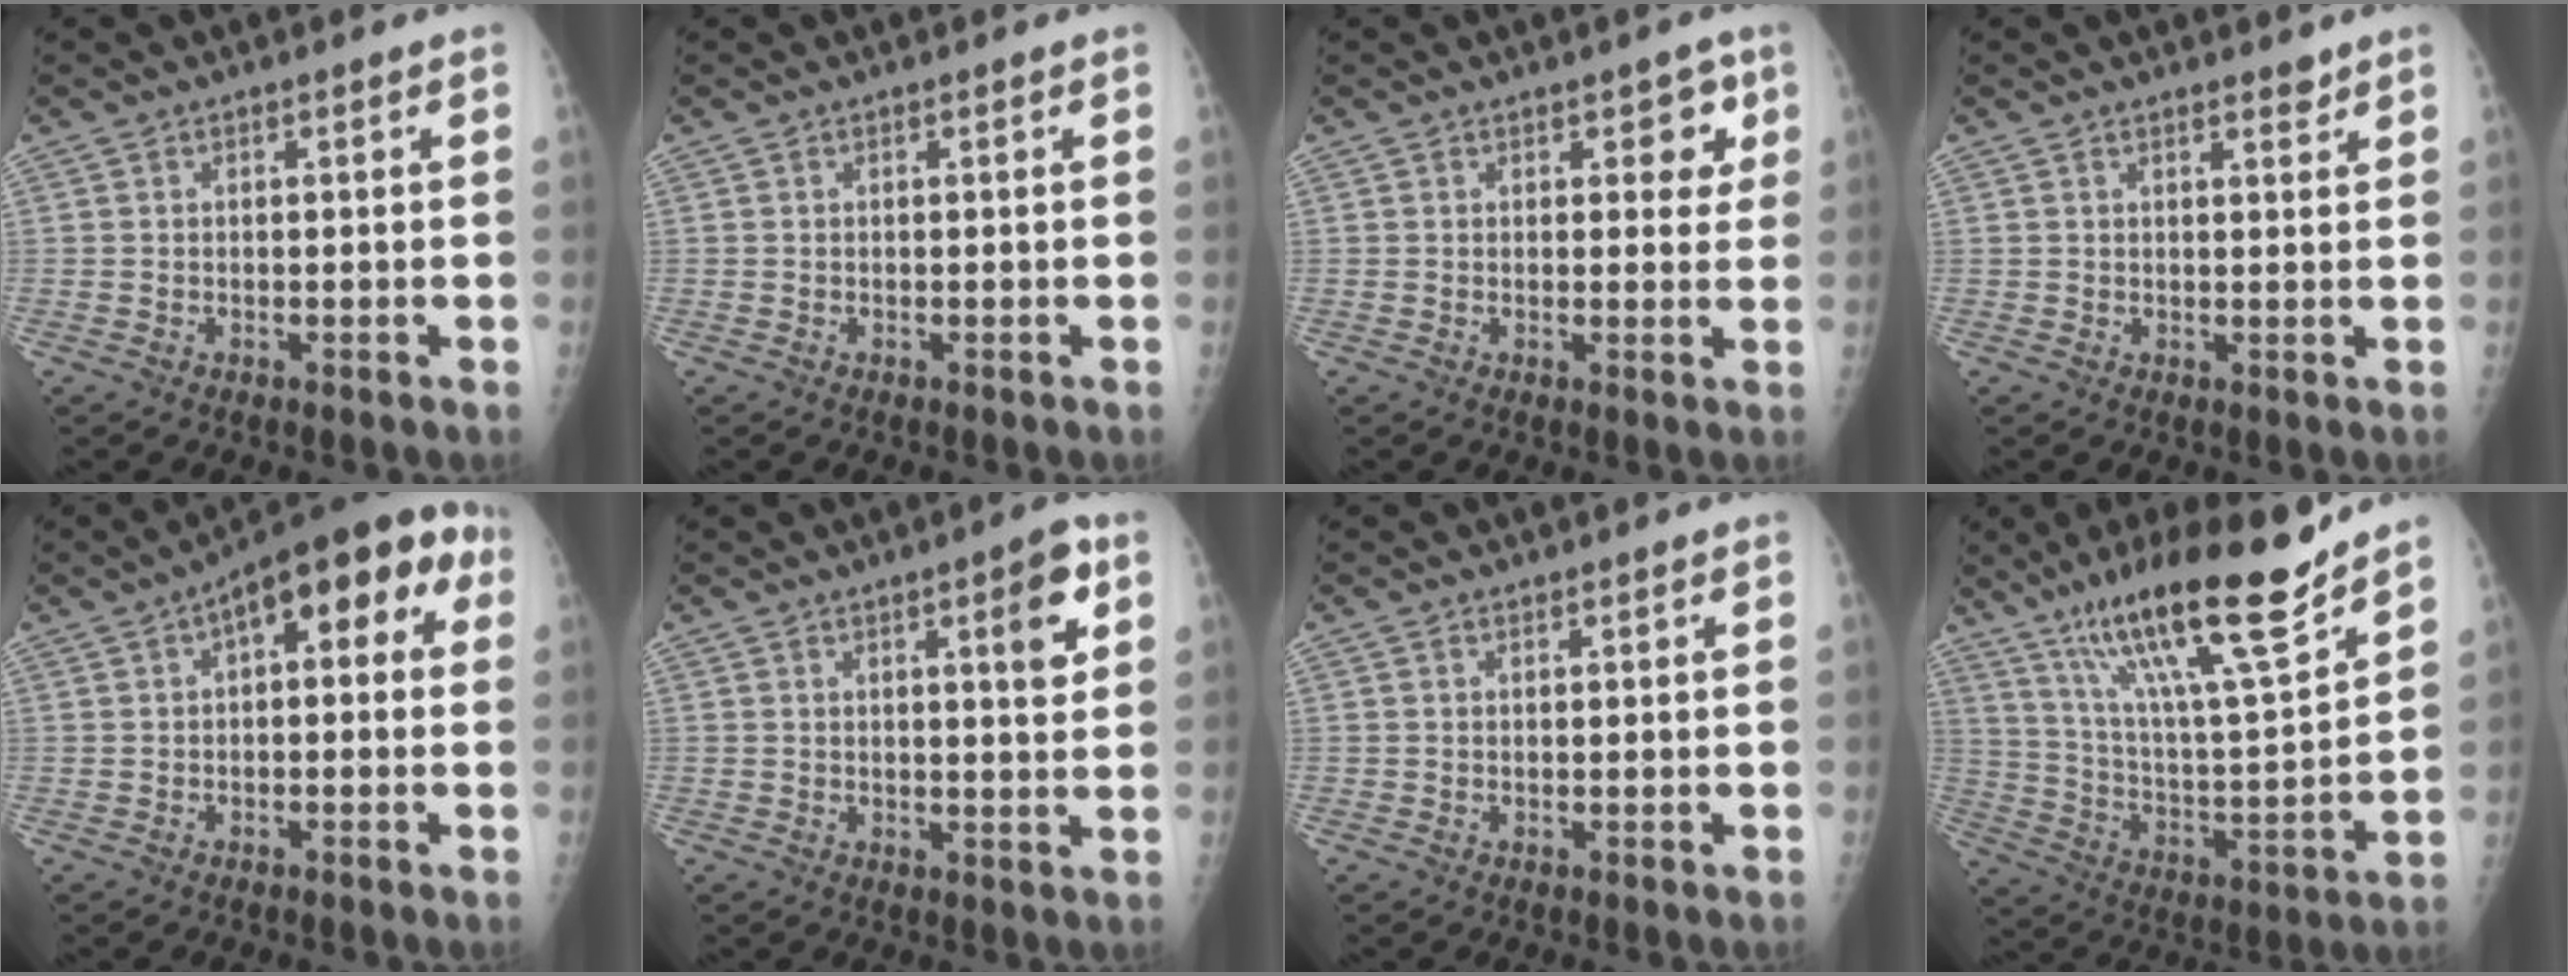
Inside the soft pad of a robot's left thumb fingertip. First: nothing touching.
{"total": 0.0}
{"total": 4.3, "force": [2.0, 2.5, 2.9], "torque": [0.003, -0.004, 0.017]}
{"total": 1.7, "force": [1.5, 0.4, 0.8], "torque": [-0.006, -0.010, 0.021]}
{"total": 14.2, "force": [4.3, 6.6, 11.9], "torque": [-0.127, 0.036, 0.048]}
{"total": 6.2, "force": [3.0, 1.3, 5.4], "torque": [-0.059, -0.011, 0.036]}
{"total": 0.0}
{"total": 21.5, "force": [15.4, 2.6, 14.8], "torque": [-0.231, -0.075, 0.270]}